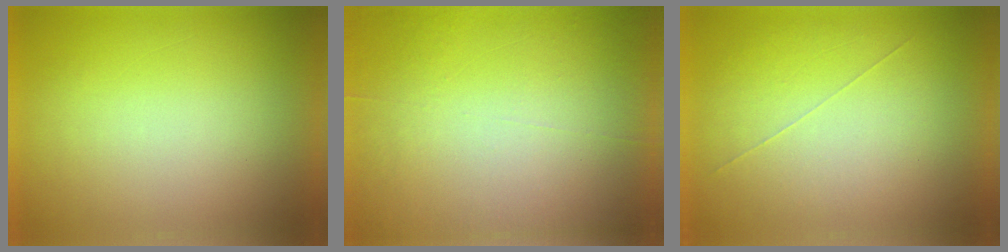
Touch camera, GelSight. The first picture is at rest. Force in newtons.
{"total": 7.1}
{"total": 1.0}